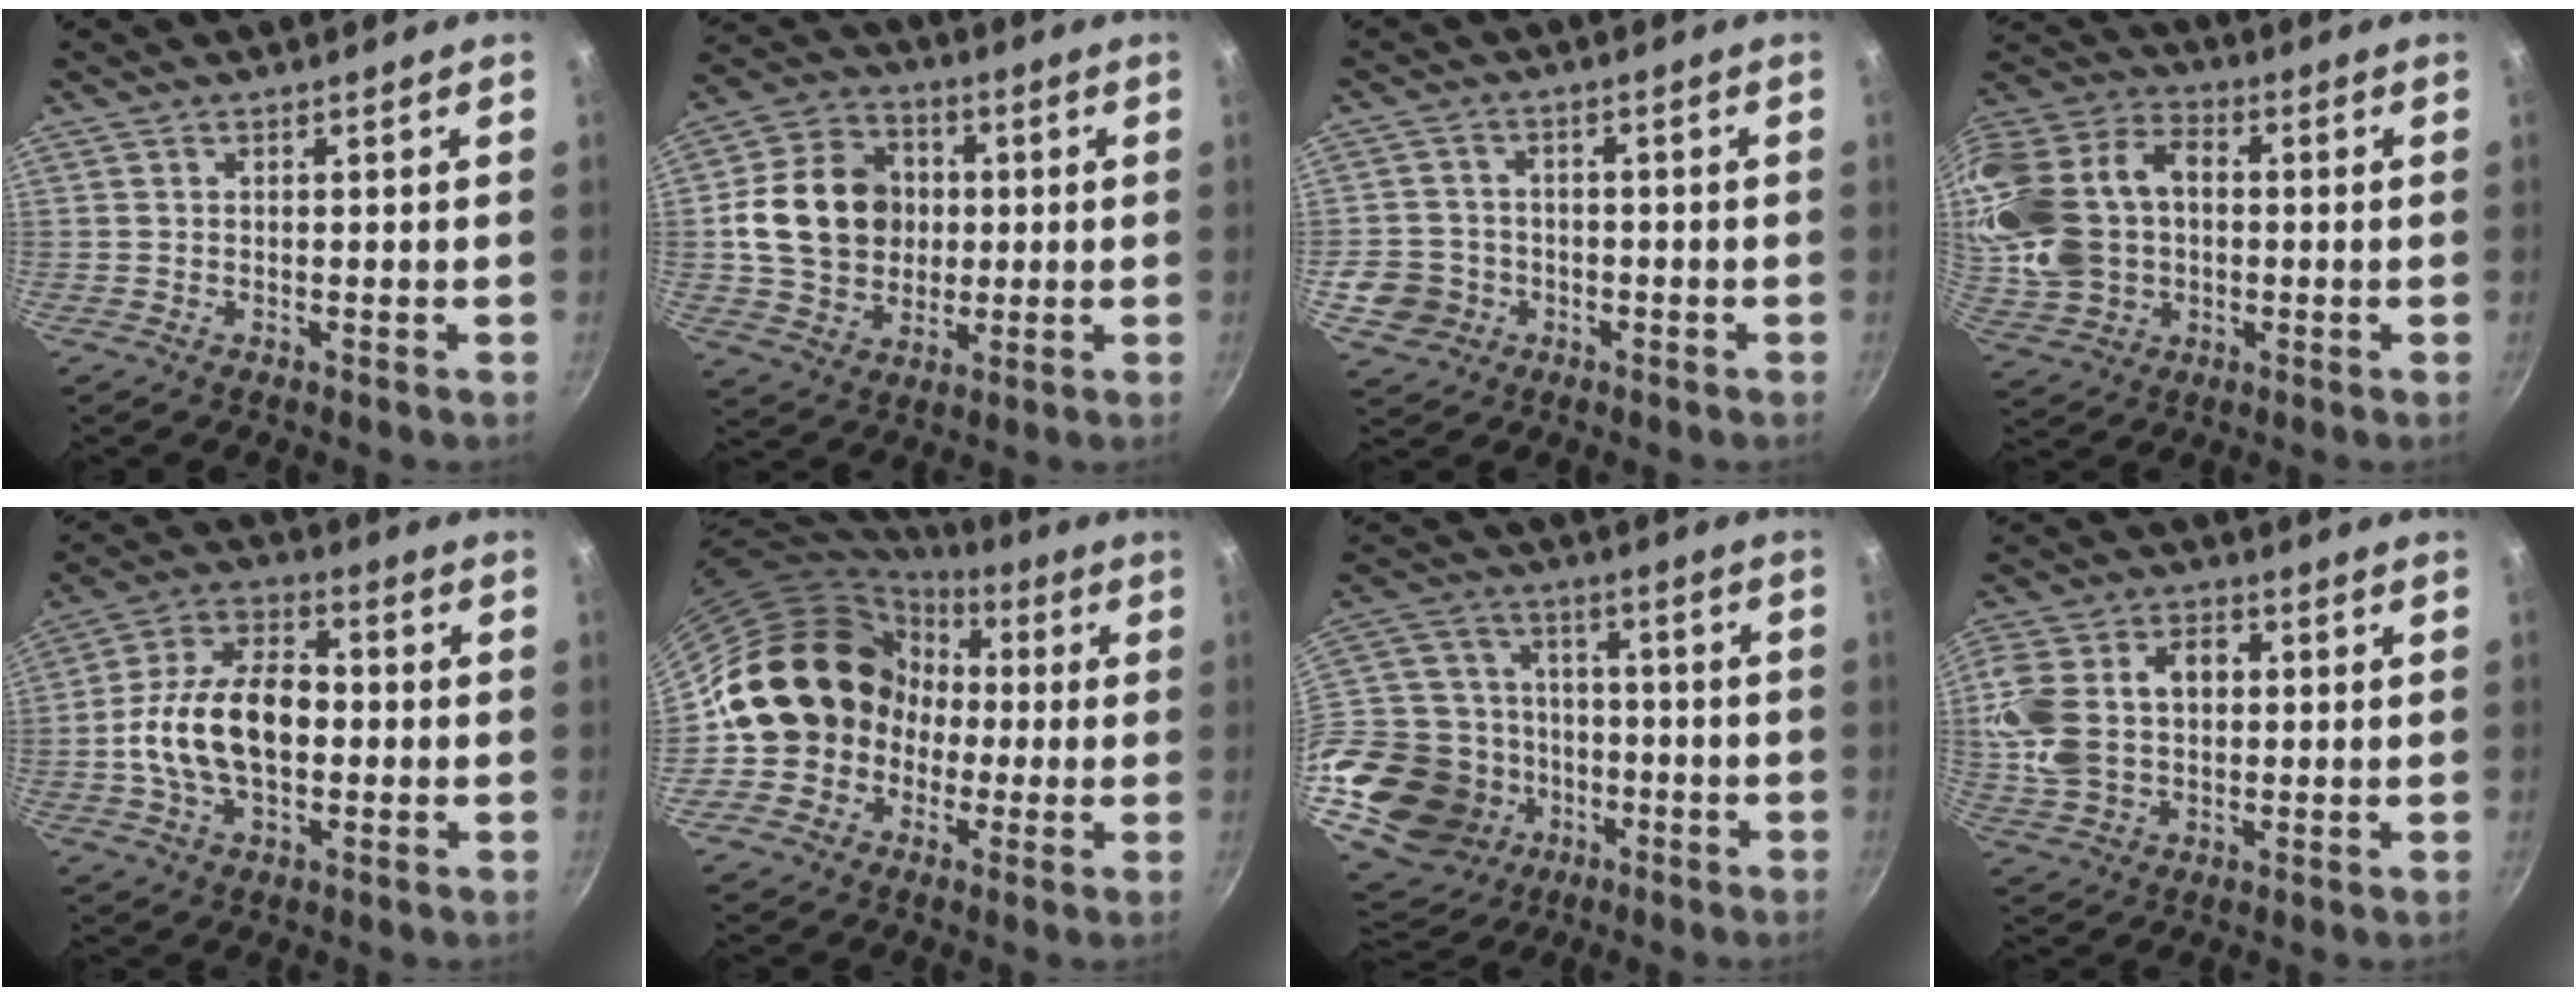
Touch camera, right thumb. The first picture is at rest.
{"total": 16.5, "force": [1.1, 13.6, 9.2], "torque": [-0.137, 0.019, 0.018]}
{"total": 7.2, "force": [-2.5, 6.5, 1.8], "torque": [-0.012, 0.024, -0.041]}
{"total": 22.7, "force": [0.8, 16.8, 15.1], "torque": [-0.311, 0.037, 0.021]}
{"total": 16.1, "force": [-1.4, 9.9, 12.6], "torque": [-0.205, 0.033, -0.037]}
{"total": 16.1, "force": [-1.1, 14.6, 6.6], "torque": [-0.066, 0.054, -0.019]}
{"total": 30.3, "force": [-10.4, 23.2, 16.5], "torque": [-0.341, 0.056, -0.157]}
{"total": 15.1, "force": [1.3, 11.0, 10.2], "torque": [-0.190, 0.027, 0.020]}